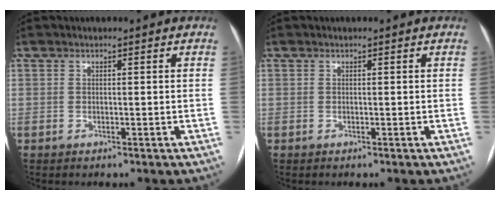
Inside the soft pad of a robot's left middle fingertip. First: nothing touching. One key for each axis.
{"total": 0.0}